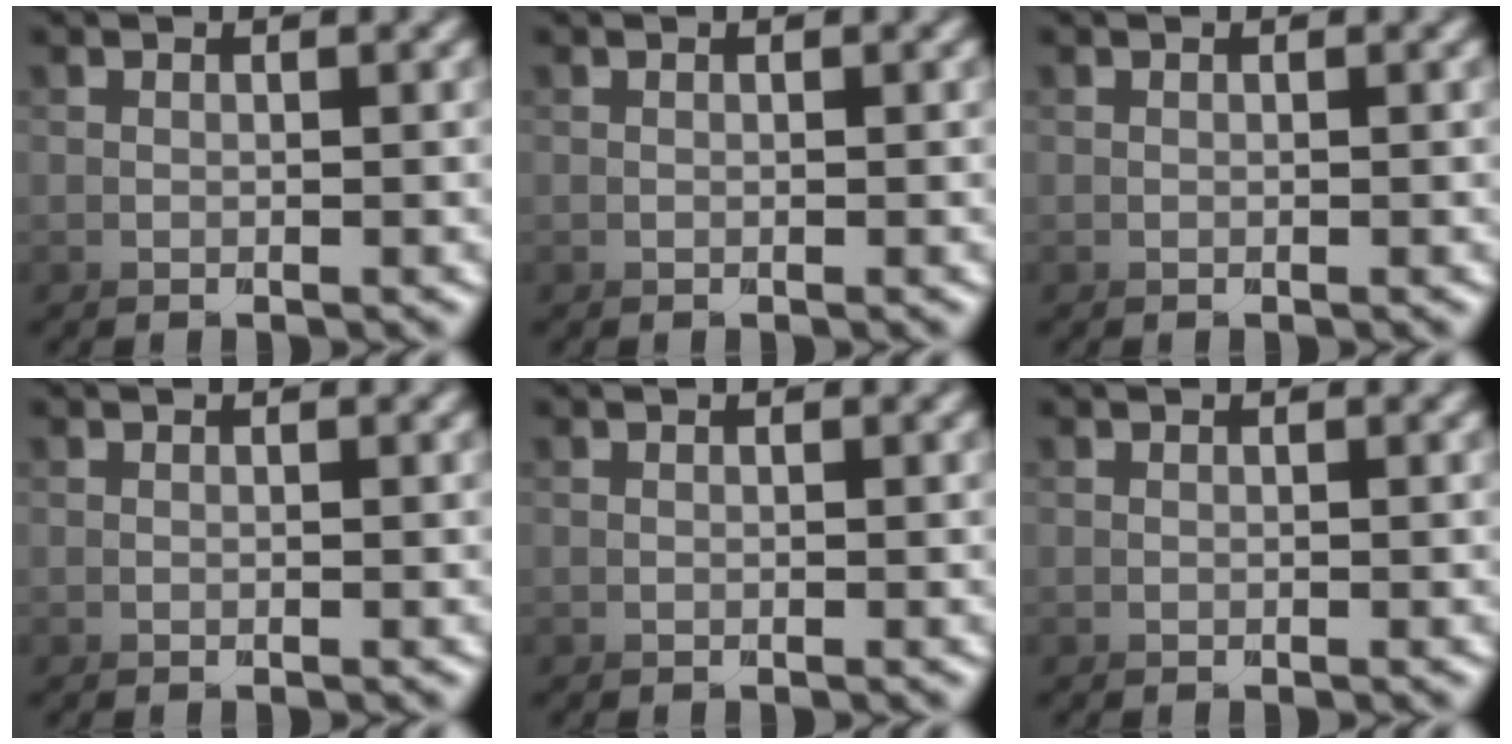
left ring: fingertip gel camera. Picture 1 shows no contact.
{"total": 0.0}
{"total": 0.0}
{"total": 0.0}
{"total": 0.0}
{"total": 0.0}